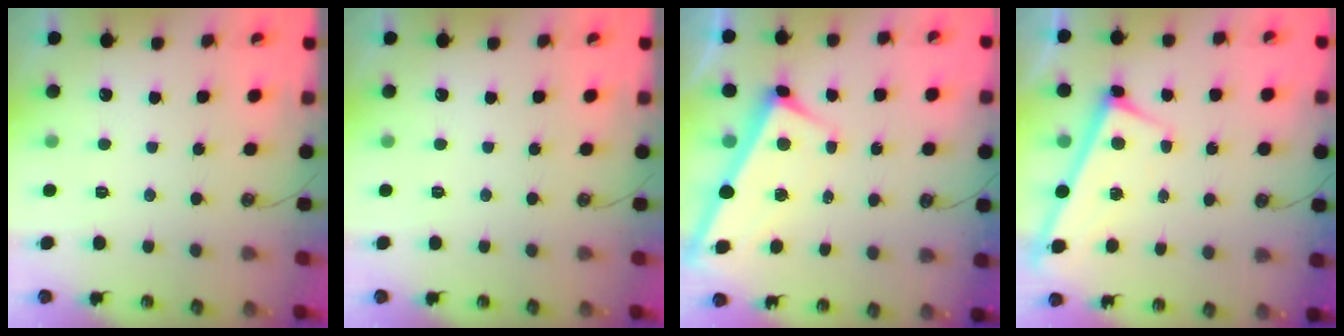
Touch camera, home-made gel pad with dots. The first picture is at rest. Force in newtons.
{"total": 0.0}
{"total": 2.8, "press": 2.7, "slide": 0.5}
{"total": 2.8, "press": 2.8, "slide": 0.4}